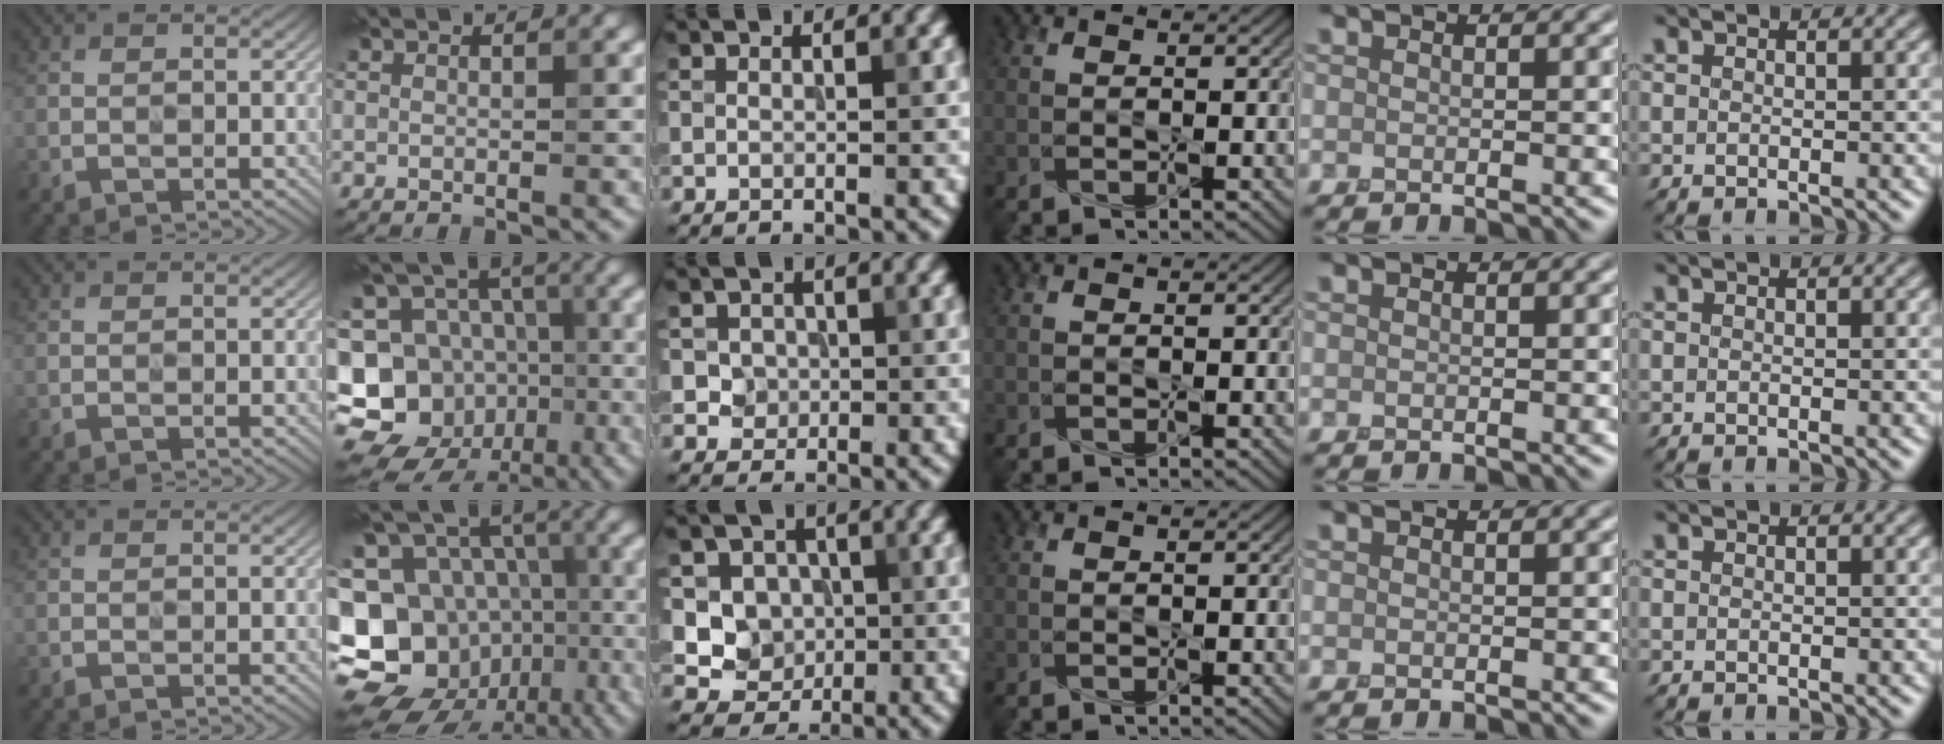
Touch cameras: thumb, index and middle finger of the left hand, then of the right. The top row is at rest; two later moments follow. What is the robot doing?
{"motion": "press", "object": "button"}